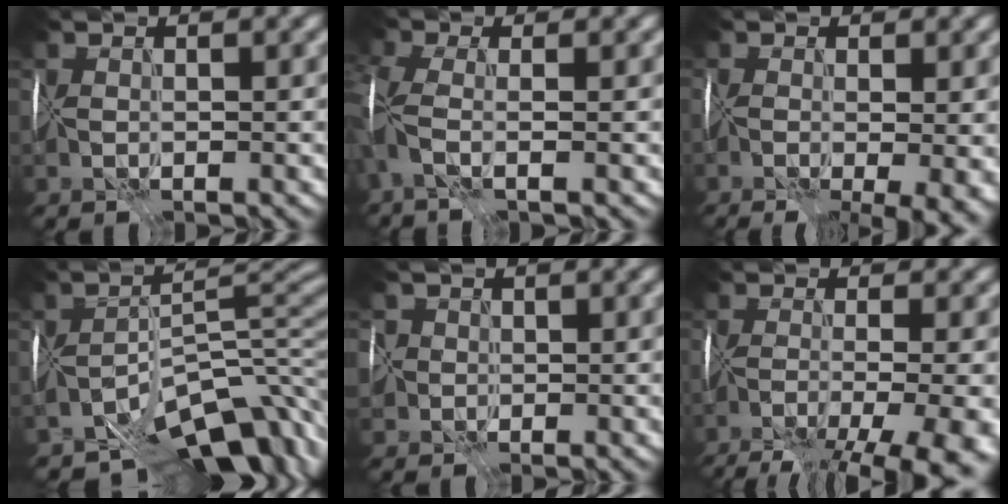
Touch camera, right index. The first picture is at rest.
{"total": 3.9, "force": [-0.8, 1.5, 3.6], "torque": [-0.086, -0.004, -0.021]}
{"total": 8.8, "force": [-3.3, 4.0, 7.1], "torque": [-0.079, -0.017, -0.020]}
{"total": 9.9, "force": [-6.9, 3.9, 6.0], "torque": [-0.060, 0.005, -0.119]}
{"total": 5.0, "force": [-1.0, 4.6, 1.6], "torque": [-0.027, 0.007, -0.041]}
{"total": 13.6, "force": [-9.2, 4.4, 9.1], "torque": [-0.118, -0.029, -0.100]}